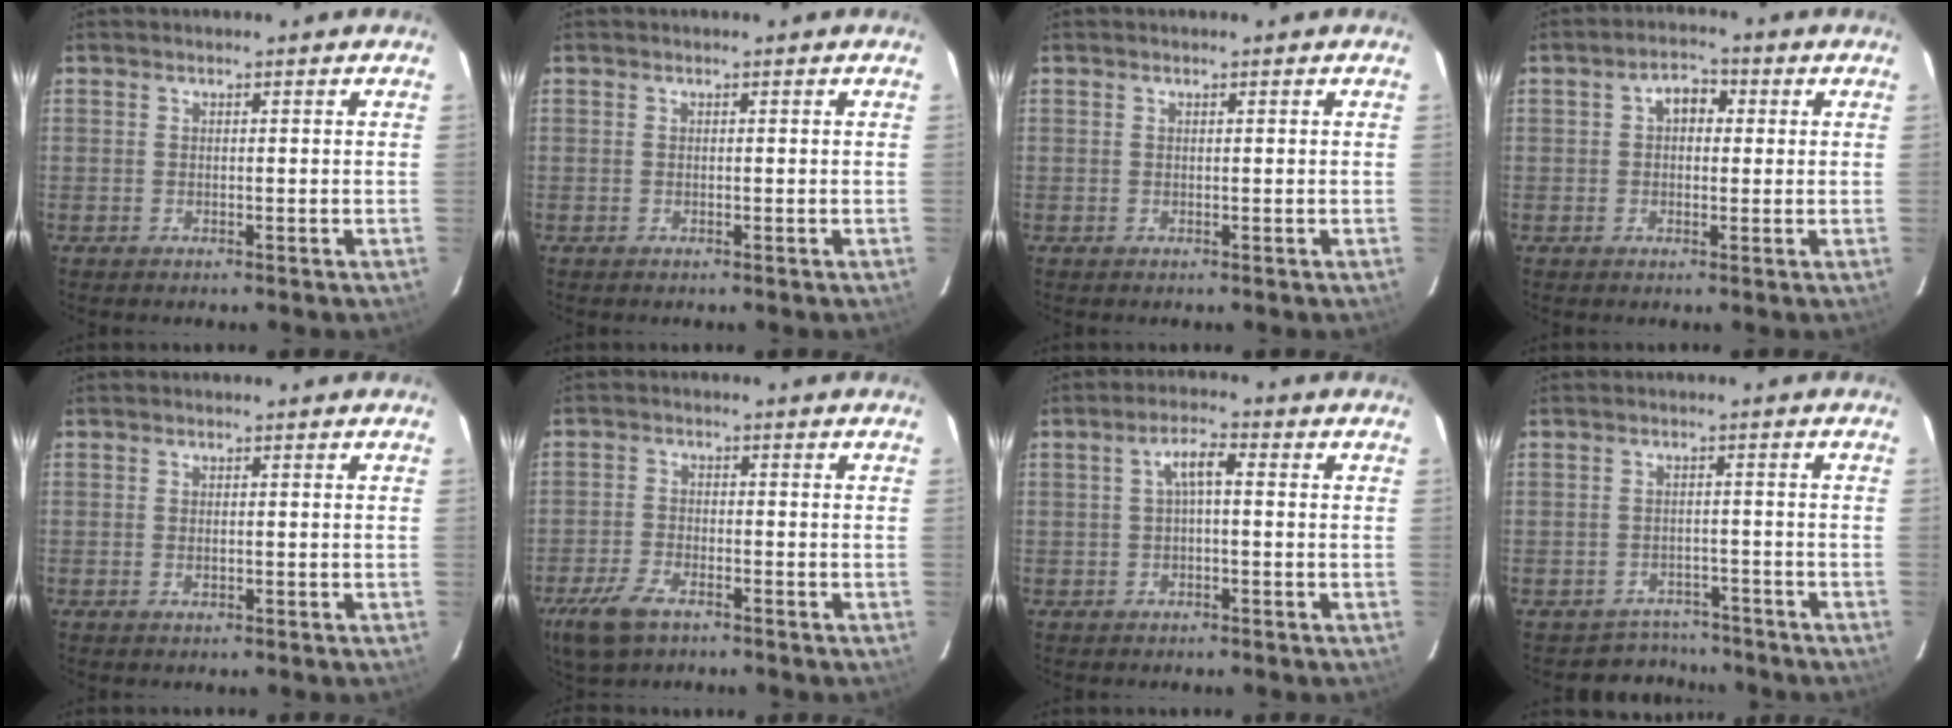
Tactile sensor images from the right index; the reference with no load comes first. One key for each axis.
{"total": 0.0}
{"total": 0.0}
{"total": 4.3, "fx": 0.8, "fy": 3.1, "fz": 2.9, "tx": -0.047, "ty": 0.018, "tz": 0.012}
{"total": 0.9, "fx": -0.1, "fy": 0.6, "fz": 0.7, "tx": -0.013, "ty": -0.001, "tz": -0.001}
{"total": 7.8, "fx": -5.0, "fy": 3.7, "fz": 4.8, "tx": -0.128, "ty": -0.012, "tz": -0.099}
{"total": 3.6, "fx": 0.1, "fy": 1.0, "fz": 3.5, "tx": -0.067, "ty": 0.013, "tz": 0.004}
{"total": 5.7, "fx": -4.8, "fy": 3.1, "fz": -0.6, "tx": 0.003, "ty": 0.021, "tz": -0.067}